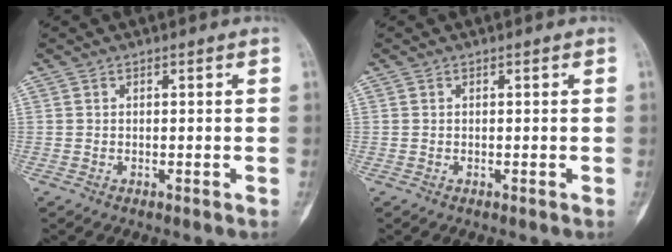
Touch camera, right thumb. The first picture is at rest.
{"total": 0.0}